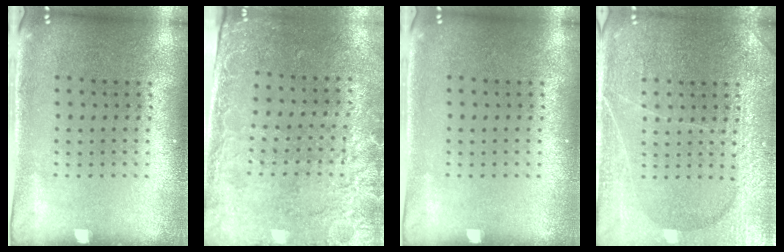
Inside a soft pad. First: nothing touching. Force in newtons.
{"total": 2.7, "press": 2.2, "slide": 1.5}
{"total": 0.0}
{"total": 3.6, "press": 3.6, "slide": 0.4}